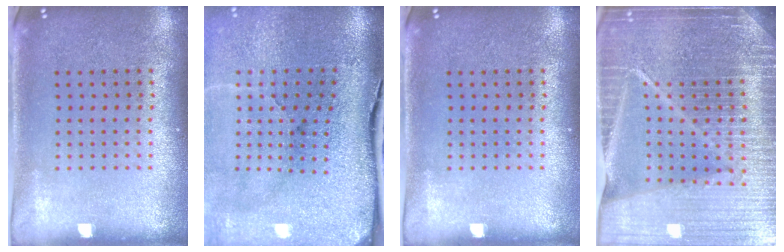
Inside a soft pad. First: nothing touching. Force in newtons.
{"total": 5.1, "press": 4.0, "slide": 3.2}
{"total": 0.0}
{"total": 6.7, "press": 5.8, "slide": 3.4}